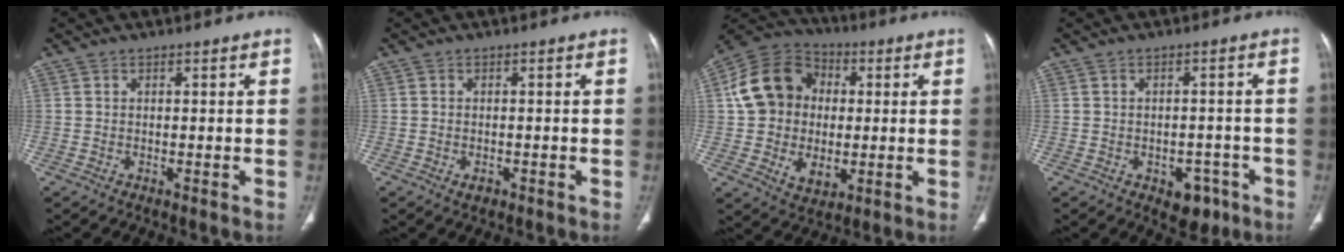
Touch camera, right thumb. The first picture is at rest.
{"total": 1.5, "force": [-0.8, 1.0, 0.7], "torque": [-0.007, 0.005, -0.010]}
{"total": 17.3, "force": [1.5, 14.0, 10.0], "torque": [-0.141, 0.013, 0.023]}
{"total": 5.4, "force": [-2.8, 3.7, 2.9], "torque": [-0.009, 0.018, -0.031]}